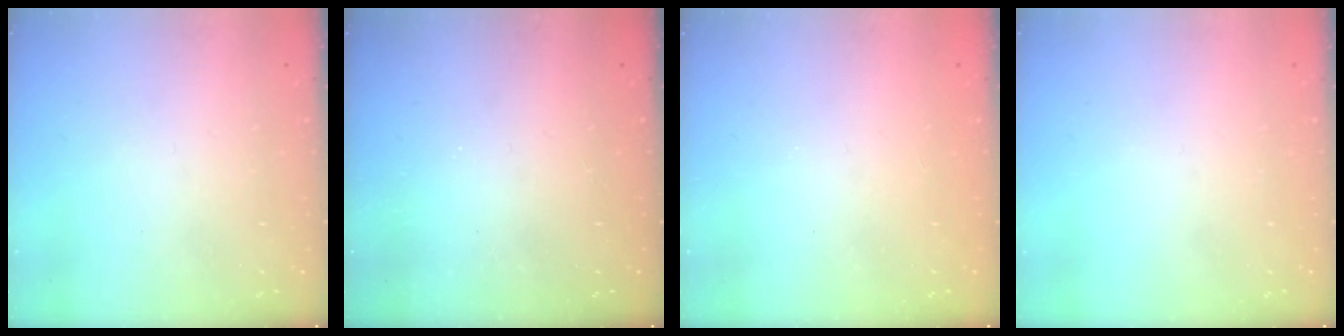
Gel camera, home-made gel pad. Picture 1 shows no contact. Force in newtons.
{"total": 1.2, "press": 1.2, "slide": 0.3}
{"total": 1.0, "press": 0.9, "slide": 0.1}
{"total": 0.0}